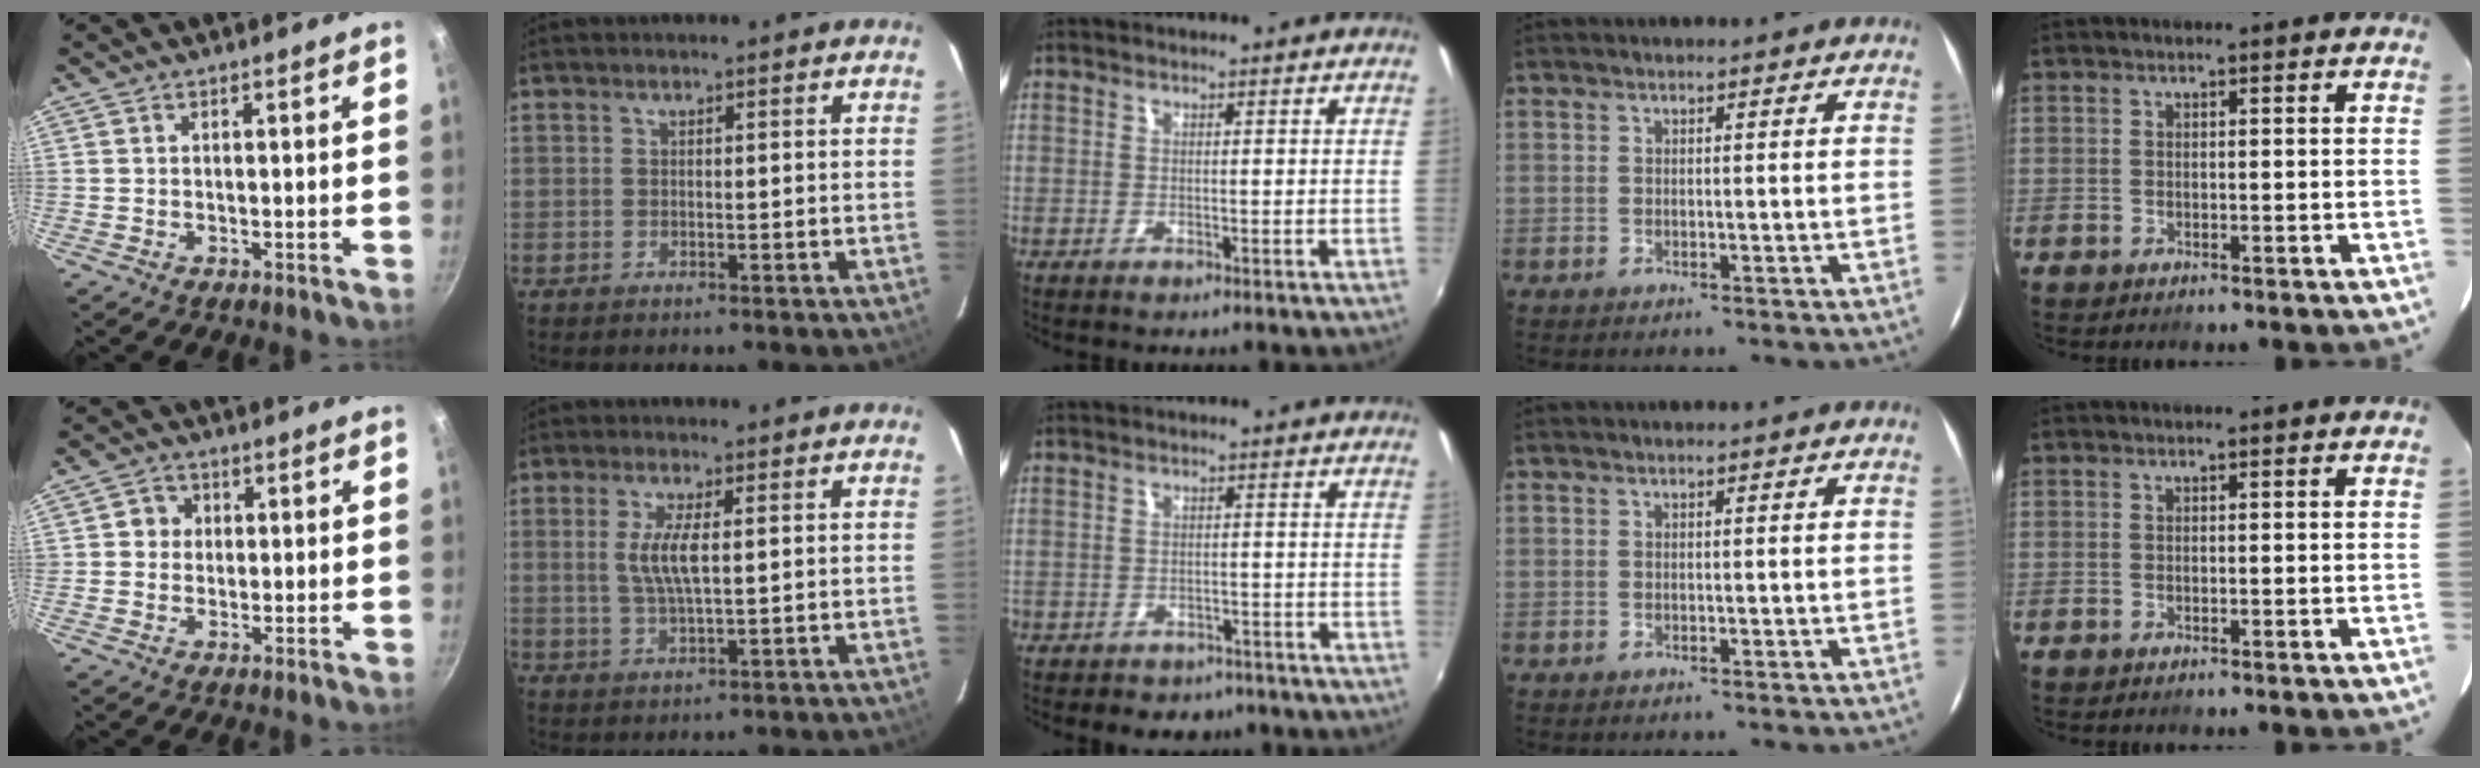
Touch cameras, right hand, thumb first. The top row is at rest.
{"thumb": {"total": 3.7, "force": [0.6, 3.5, 1.1], "torque": [0.008, 0.003, 0.002]}, "index": {"total": 5.7, "force": [0.8, 1.3, 5.5], "torque": [-0.111, -0.001, 0.017]}, "middle": {"total": 5.2, "force": [-3.8, 3.5, 1.1], "torque": [-0.032, 0.004, -0.048]}}